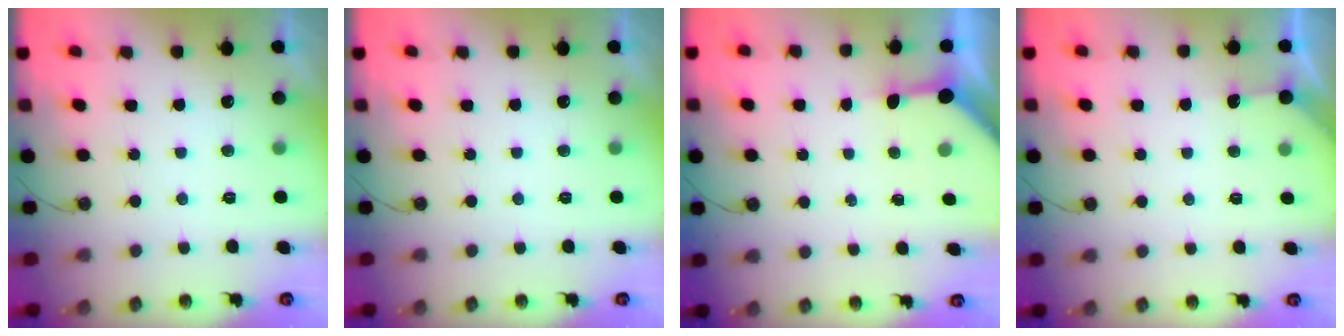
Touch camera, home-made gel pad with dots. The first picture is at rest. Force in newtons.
{"total": 0.0}
{"total": 3.6, "press": 3.6, "slide": 0.3}
{"total": 2.9, "press": 2.9, "slide": 0.4}